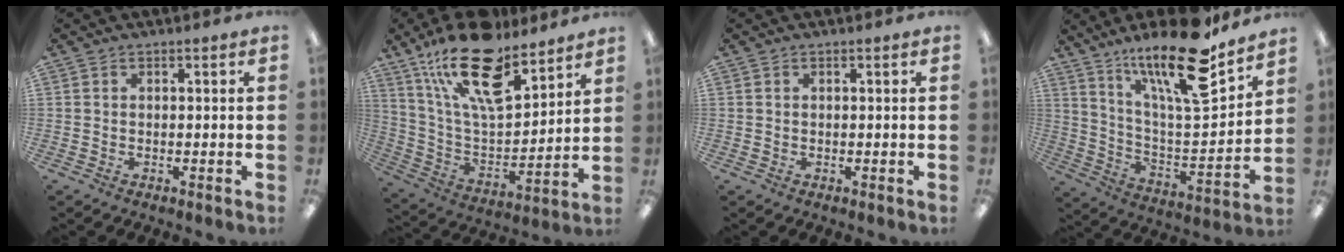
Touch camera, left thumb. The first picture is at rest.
{"total": 22.9, "force": [15.8, 9.1, 13.9], "torque": [-0.242, -0.087, 0.277]}
{"total": 0.0}
{"total": 22.2, "force": [15.8, 5.5, 14.6], "torque": [-0.246, -0.103, 0.259]}